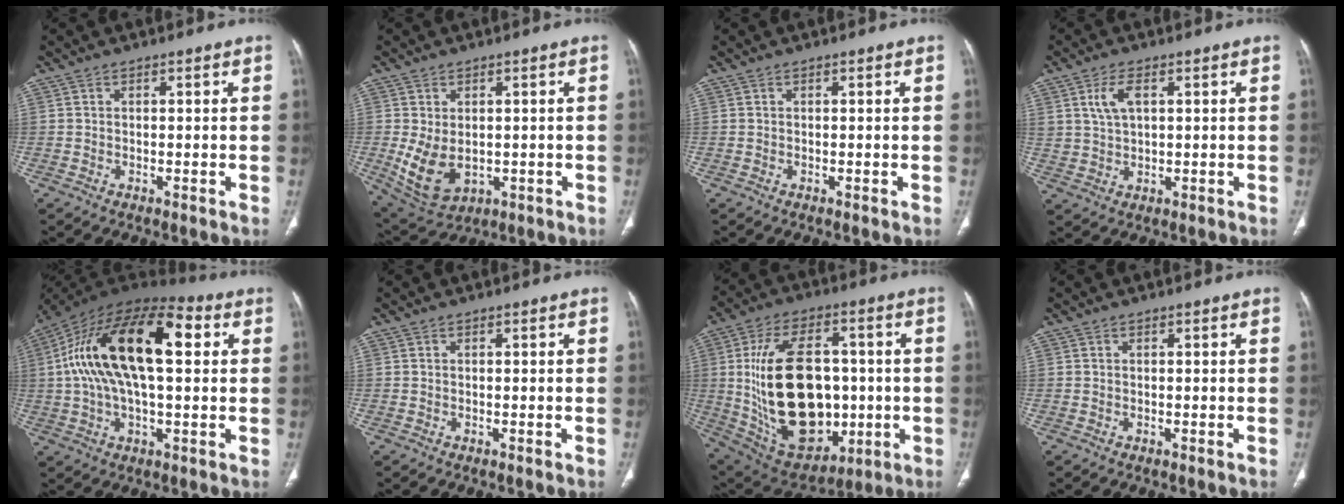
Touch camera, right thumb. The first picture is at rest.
{"total": 8.9, "force": [-0.7, 6.0, 6.5], "torque": [-0.115, -0.008, 0.011]}
{"total": 0.0}
{"total": 4.9, "force": [1.8, 2.8, 3.7], "torque": [-0.070, -0.003, 0.040]}
{"total": 23.8, "force": [4.5, 11.0, 20.7], "torque": [-0.374, 0.036, 0.064]}
{"total": 0.0}
{"total": 27.0, "force": [-0.7, 16.8, 21.1], "torque": [-0.356, 0.005, 0.021]}
{"total": 0.0}